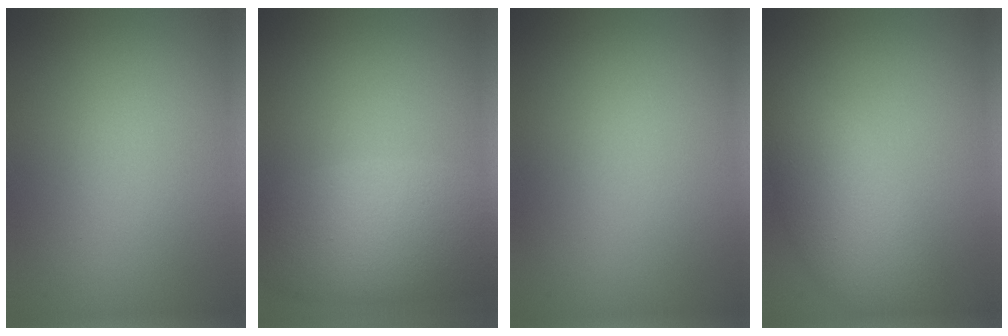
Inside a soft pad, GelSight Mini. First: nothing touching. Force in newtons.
{"total": 5.6, "press": 5.6, "slide": 0.4}
{"total": 0.0}
{"total": 4.7, "press": 4.7, "slide": 0.2}